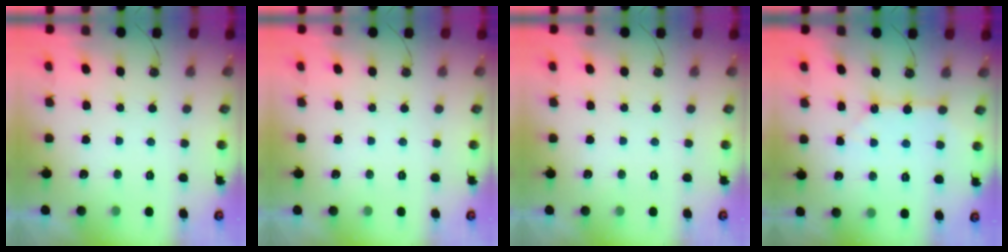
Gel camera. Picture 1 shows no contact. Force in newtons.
{"total": 0.0}
{"total": 0.0}
{"total": 2.9, "press": 2.9, "slide": 0.5}